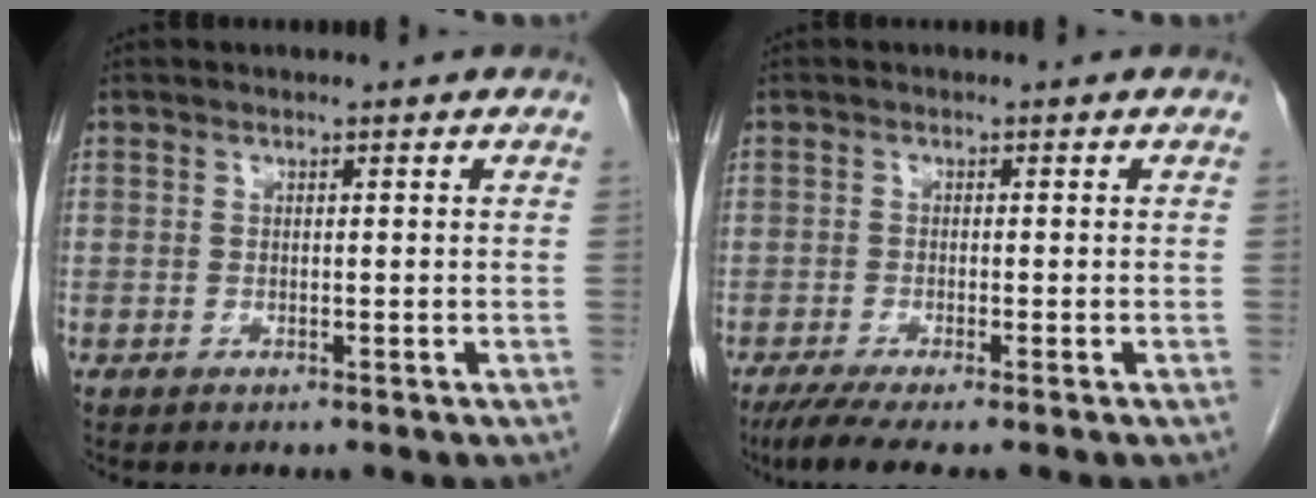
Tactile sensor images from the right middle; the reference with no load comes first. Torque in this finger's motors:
{"motor_torque": [0.66, -0.39, 0.07, 0.05]}